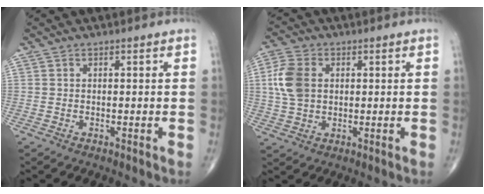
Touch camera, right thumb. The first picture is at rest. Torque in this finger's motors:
{"motor_torque": [0.45, 0.39, 0.42, -0.14, 0.04]}